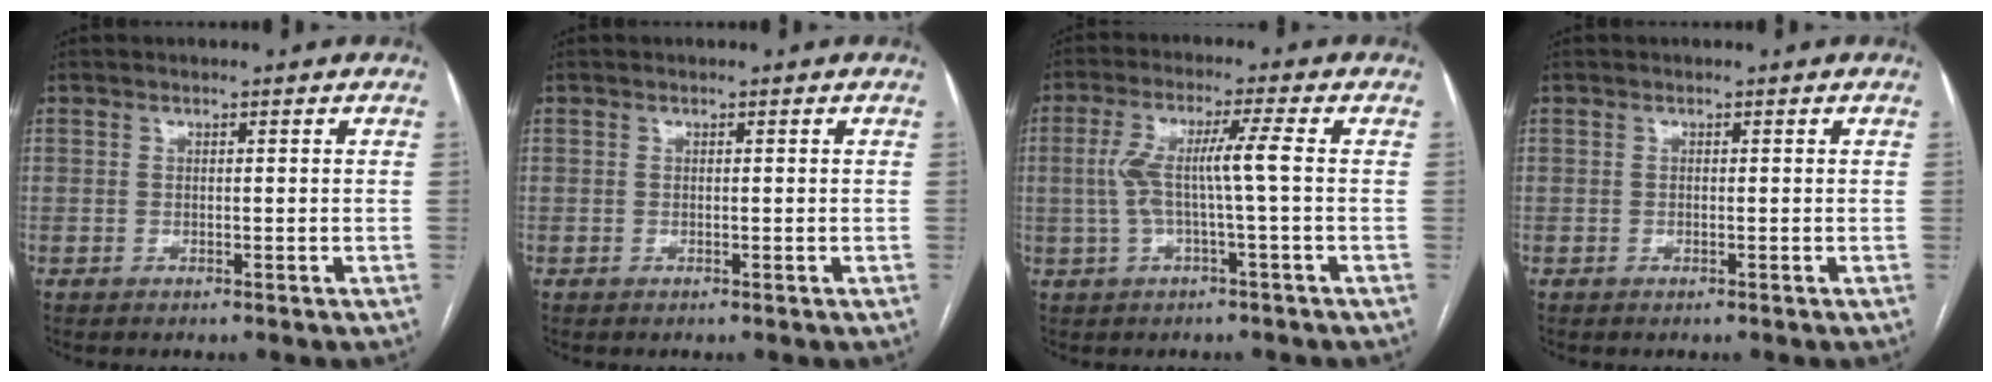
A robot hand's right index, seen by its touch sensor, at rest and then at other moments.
{"total": 0.0}
{"total": 6.5, "force": [-0.2, -0.4, 6.5], "torque": [-0.138, 0.021, -0.001]}
{"total": 0.0}